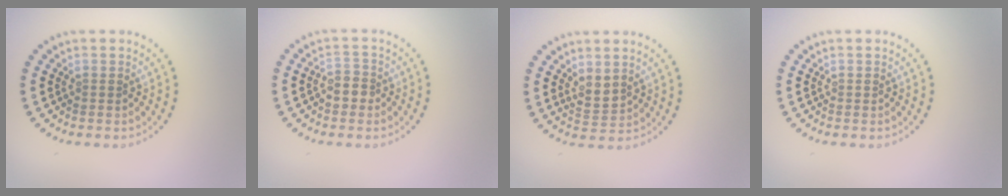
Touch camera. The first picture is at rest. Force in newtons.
{"total": 1.8, "press": 1.7, "slide": 0.6}
{"total": 2.1, "press": 1.7, "slide": 1.3}
{"total": 0.0}